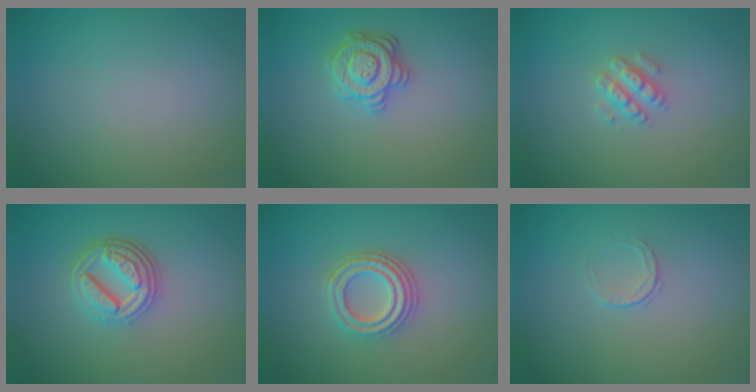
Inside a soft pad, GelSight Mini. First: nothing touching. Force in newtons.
{"total": 2.9, "press": 2.8, "slide": 0.6}
{"total": 2.1, "press": 2.0, "slide": 0.5}
{"total": 4.5, "press": 3.4, "slide": 2.9}
{"total": 3.7, "press": 3.0, "slide": 2.2}
{"total": 0.7, "press": 0.5, "slide": 0.5}